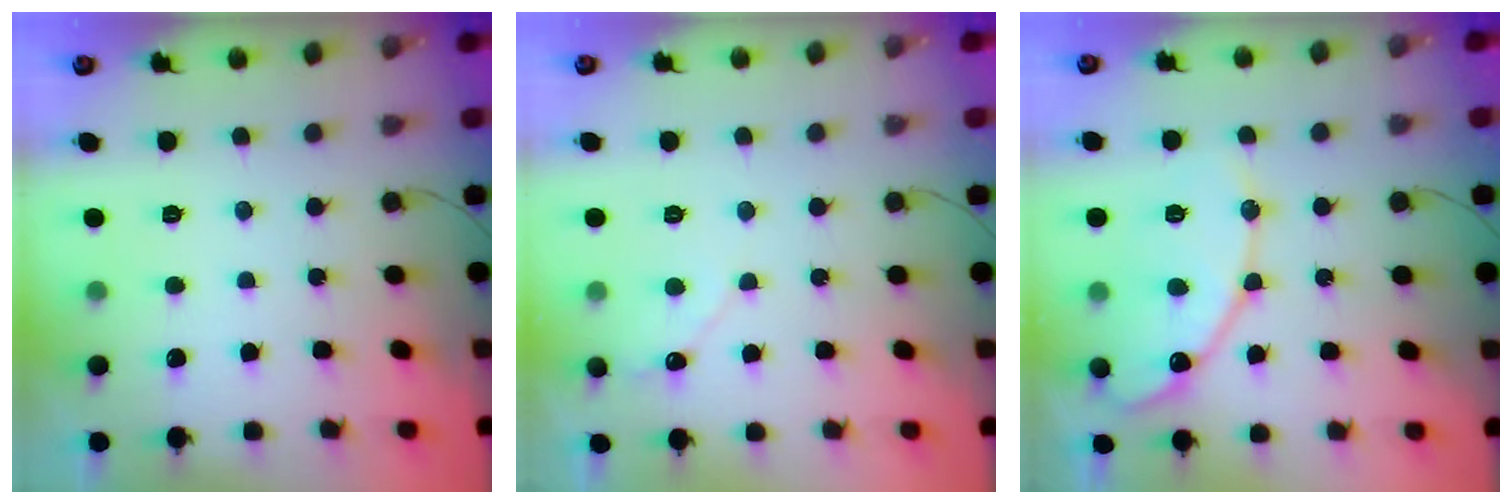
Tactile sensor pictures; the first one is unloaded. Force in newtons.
{"total": 3.7, "press": 3.7, "slide": 0.4}
{"total": 13.7, "press": 13.7, "slide": 1.1}